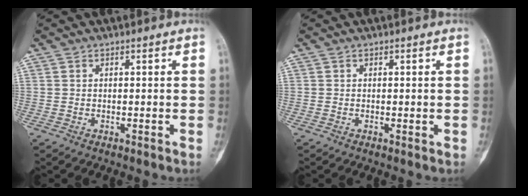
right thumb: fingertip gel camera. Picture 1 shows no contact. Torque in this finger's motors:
{"motor_torque": [-0.02, 0.03, -0.10, -0.04, -0.08]}